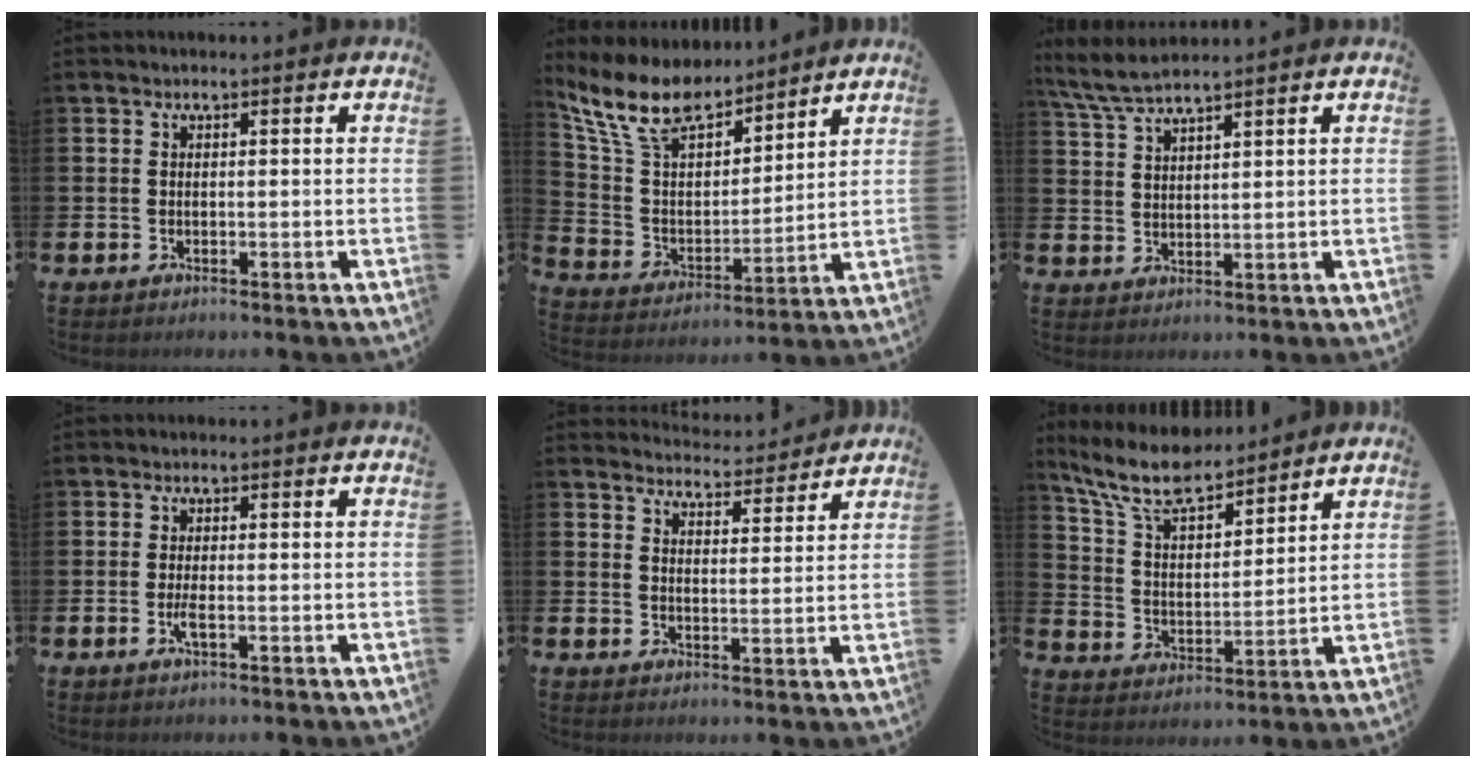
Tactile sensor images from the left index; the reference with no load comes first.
{"total": 11.5, "force": [10.0, 3.9, 4.0], "torque": [-0.133, -0.050, 0.183]}
{"total": 4.8, "force": [4.4, 0.0, 1.8], "torque": [-0.052, -0.013, 0.082]}
{"total": 1.6, "force": [-0.4, 0.3, 1.5], "torque": [-0.034, 0.002, -0.006]}
{"total": 4.3, "force": [4.3, 0.4, 0.1], "torque": [-0.013, -0.034, 0.075]}
{"total": 9.1, "force": [8.1, 2.0, 3.7], "torque": [-0.108, -0.037, 0.146]}